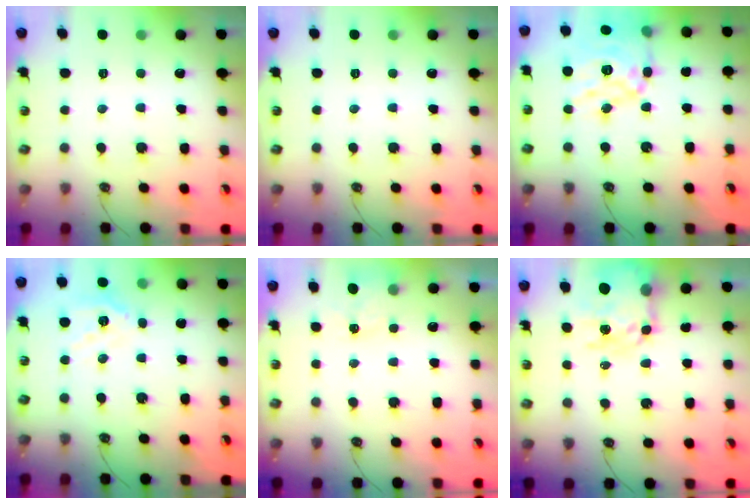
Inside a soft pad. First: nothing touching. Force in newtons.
{"total": 0.0}
{"total": 19.2, "press": 19.1, "slide": 1.8}
{"total": 14.2, "press": 14.1, "slide": 2.1}
{"total": 2.7, "press": 2.7, "slide": 0.4}
{"total": 10.2, "press": 10.2, "slide": 1.0}